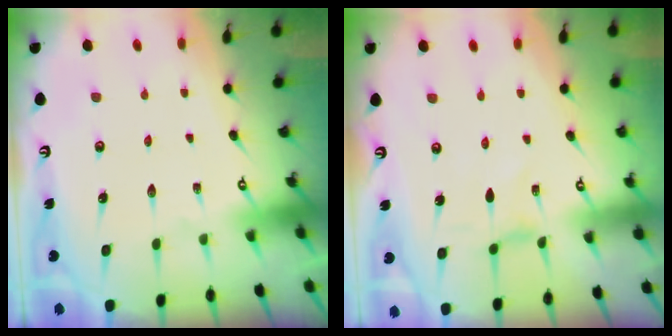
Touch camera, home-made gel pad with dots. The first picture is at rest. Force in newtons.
{"total": 0.0}